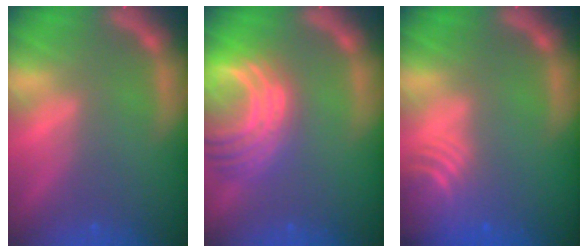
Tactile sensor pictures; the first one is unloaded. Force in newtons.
{"total": 10.0}
{"total": 7.0}